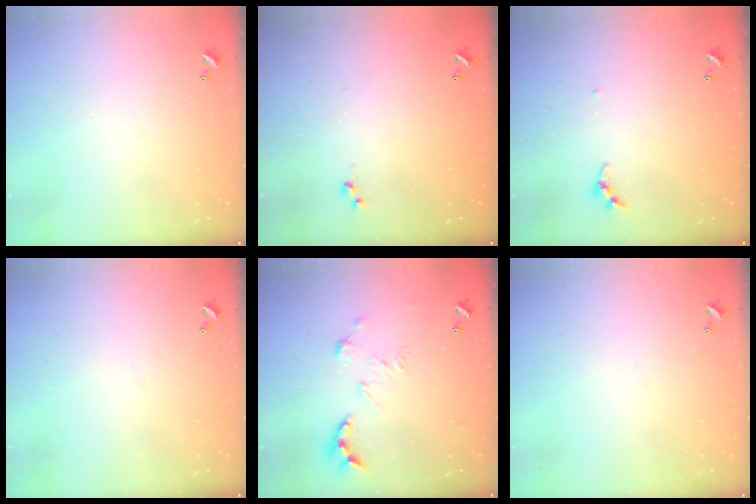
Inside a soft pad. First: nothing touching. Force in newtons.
{"total": 3.0, "press": 3.0, "slide": 0.4}
{"total": 3.5, "press": 3.4, "slide": 0.4}
{"total": 0.0}
{"total": 0.0}
{"total": 0.0}